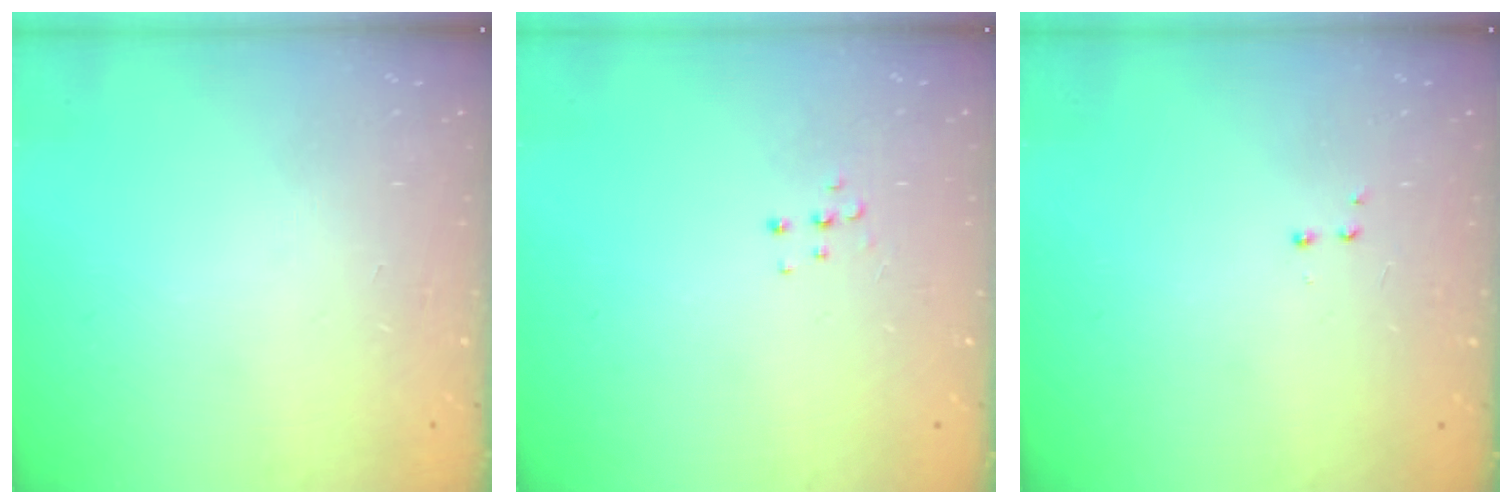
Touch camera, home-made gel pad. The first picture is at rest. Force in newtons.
{"total": 4.7, "press": 4.7, "slide": 0.4}
{"total": 2.9, "press": 2.8, "slide": 0.7}